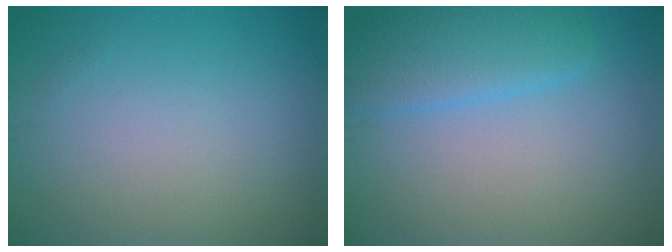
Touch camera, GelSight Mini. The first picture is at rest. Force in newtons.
{"total": 5.2, "press": 5.2, "slide": 0.3}